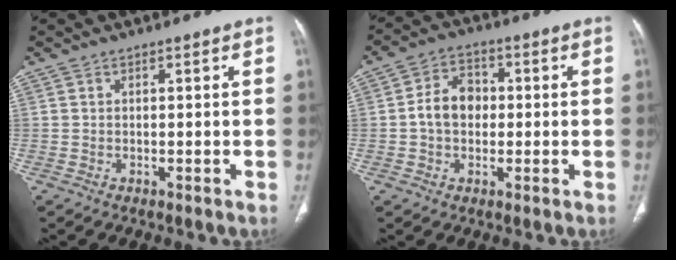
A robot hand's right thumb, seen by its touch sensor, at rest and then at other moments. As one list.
[{"total": 7.4, "force": [-0.2, 5.6, 4.8], "torque": [-0.066, 0.019, -0.012]}]